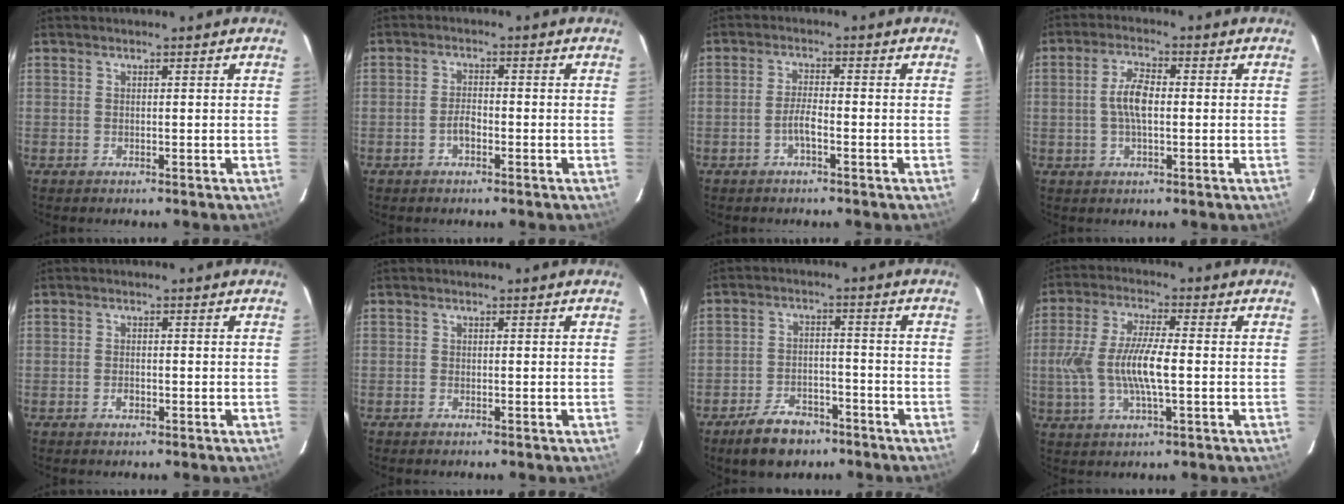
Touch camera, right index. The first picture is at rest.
{"total": 2.4, "force": [-1.3, 1.2, 1.7], "torque": [-0.034, 0.006, -0.025]}
{"total": 2.7, "force": [-1.5, 0.4, 2.2], "torque": [-0.049, 0.003, -0.030]}
{"total": 5.4, "force": [-0.1, 2.1, 5.0], "torque": [-0.100, 0.009, -0.003]}
{"total": 1.6, "force": [-0.7, 1.0, 1.1], "torque": [-0.021, 0.002, -0.013]}
{"total": 0.7, "force": [-0.5, 0.3, 0.2], "torque": [-0.005, 0.000, -0.011]}
{"total": 9.4, "force": [-6.6, 5.1, 4.2], "torque": [-0.102, 0.014, -0.097]}
{"total": 11.2, "force": [-1.2, 3.0, 10.7], "torque": [-0.219, -0.001, -0.023]}